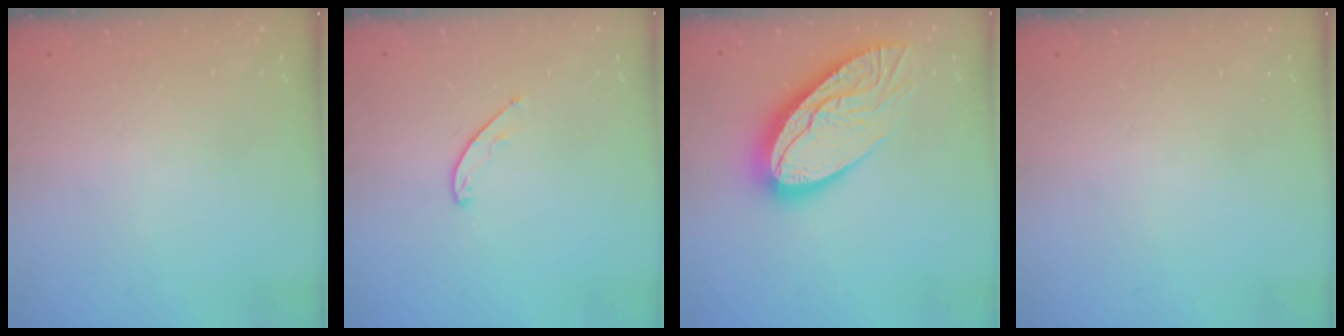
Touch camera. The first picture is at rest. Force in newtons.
{"total": 3.8, "press": 3.8, "slide": 0.3}
{"total": 20.0, "press": 19.9, "slide": 1.7}
{"total": 0.0}